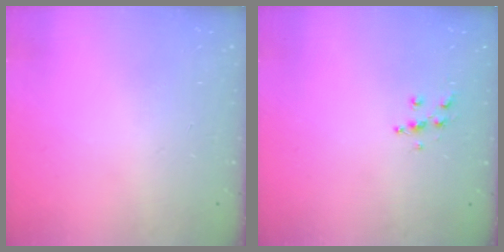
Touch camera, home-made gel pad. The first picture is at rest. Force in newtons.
{"total": 6.1, "press": 6.1, "slide": 0.4}